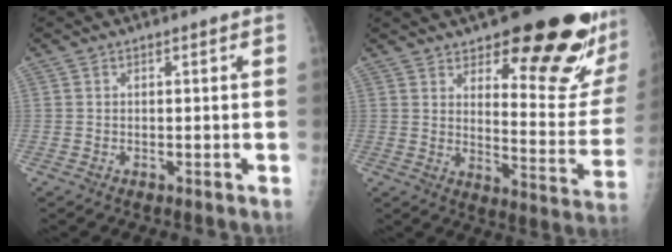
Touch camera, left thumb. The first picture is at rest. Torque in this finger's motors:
{"motor_torque": [0.46, 0.58, 0.97, -1.21, 0.13]}